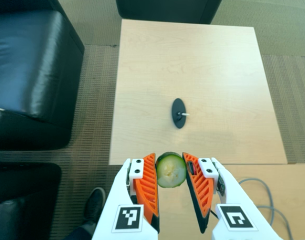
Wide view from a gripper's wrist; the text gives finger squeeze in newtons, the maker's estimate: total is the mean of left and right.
{"total": 9.7, "left": 10.0, "right": 9.3}